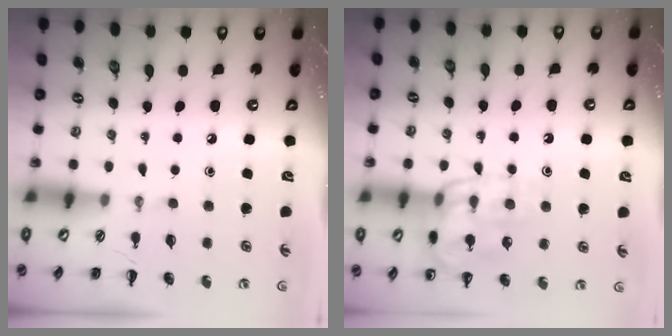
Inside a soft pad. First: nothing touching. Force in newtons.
{"total": 14.5, "press": 14.5, "slide": 0.5}